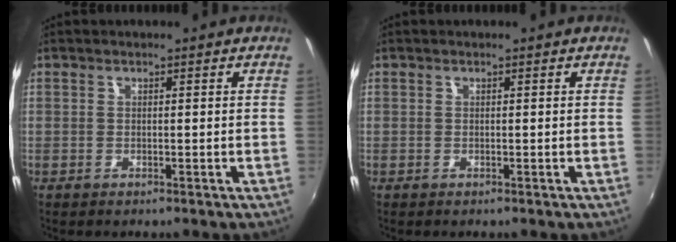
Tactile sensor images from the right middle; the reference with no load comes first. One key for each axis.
{"total": 0.0}